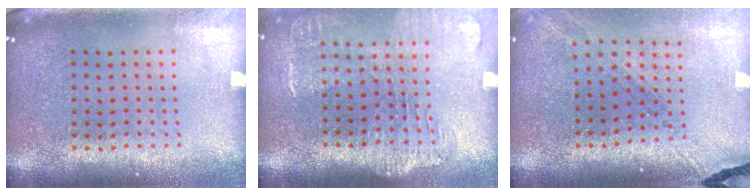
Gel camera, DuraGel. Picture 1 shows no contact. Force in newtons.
{"total": 1.9, "press": 1.6, "slide": 1.1}
{"total": 1.5, "press": 1.4, "slide": 0.3}